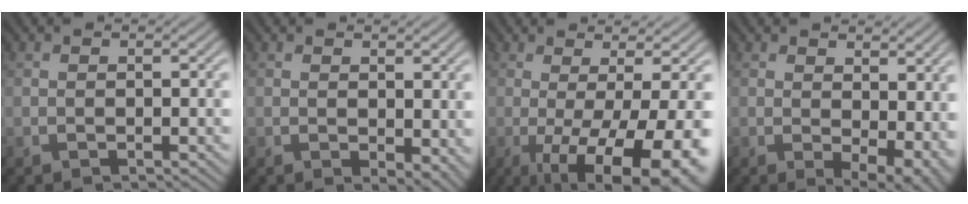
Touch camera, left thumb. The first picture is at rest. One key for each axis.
{"total": 3.5, "fx": 0.2, "fy": 2.0, "fz": 2.9, "tx": -0.038, "ty": -0.011, "tz": 0.007}
{"total": 12.4, "fx": -2.7, "fy": 3.2, "fz": 11.7, "tx": -0.143, "ty": 0.009, "tz": -0.029}
{"total": 6.3, "fx": 1.1, "fy": 3.5, "fz": 5.1, "tx": -0.069, "ty": -0.015, "tz": 0.025}